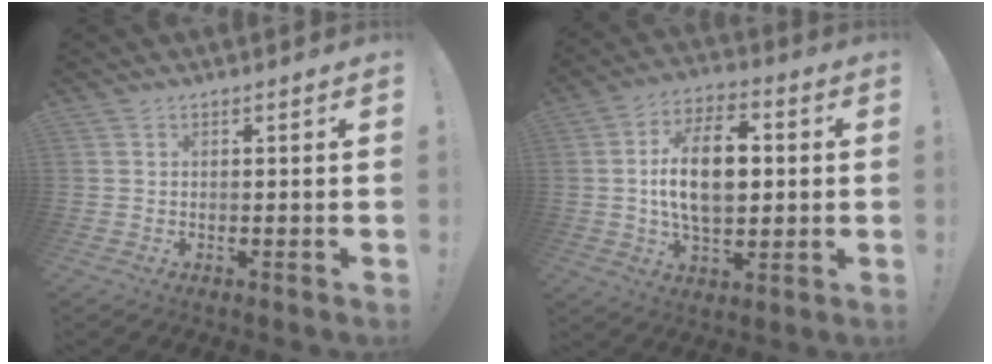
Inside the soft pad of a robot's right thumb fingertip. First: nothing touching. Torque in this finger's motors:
{"motor_torque": [1.34, 2.61, 0.19, 0.23, 0.09]}